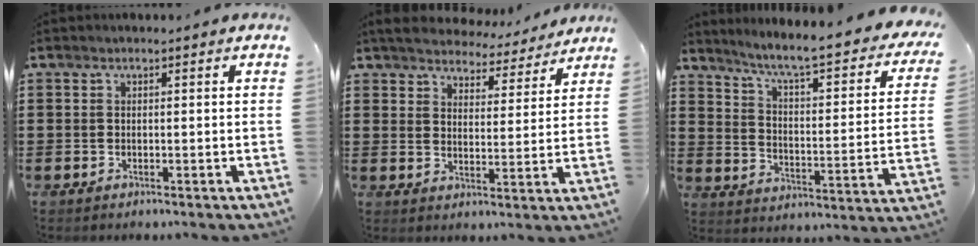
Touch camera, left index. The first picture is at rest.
{"total": 5.0, "force": [5.0, 0.6, 0.3], "torque": [-0.035, -0.036, 0.086]}
{"total": 6.3, "force": [5.0, -0.2, 3.9], "torque": [-0.089, -0.047, 0.072]}